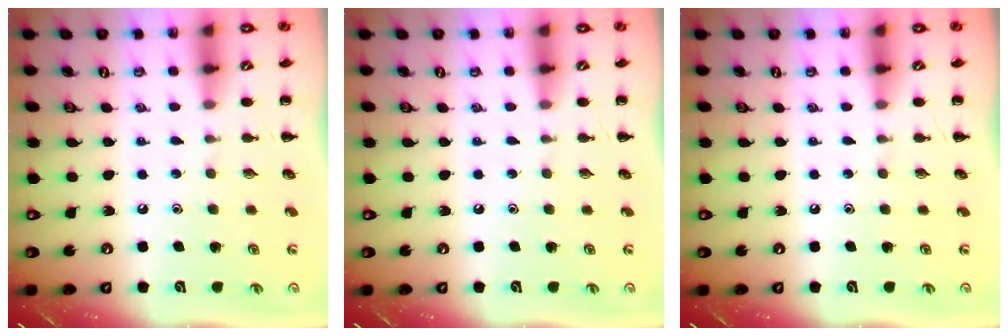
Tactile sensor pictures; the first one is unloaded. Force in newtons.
{"total": 0.0}
{"total": 0.0}